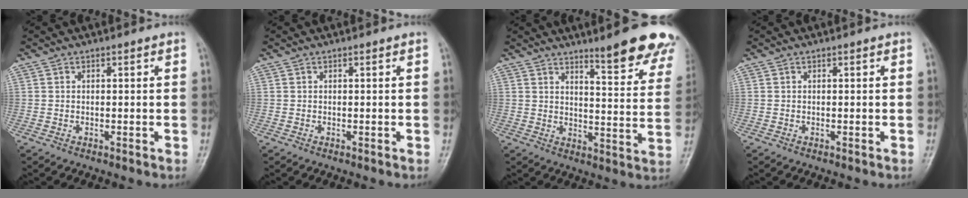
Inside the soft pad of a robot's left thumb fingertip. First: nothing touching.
{"total": 0.0}
{"total": 14.8, "force": [11.2, 2.7, 9.4], "torque": [-0.081, -0.075, 0.140]}
{"total": 0.0}